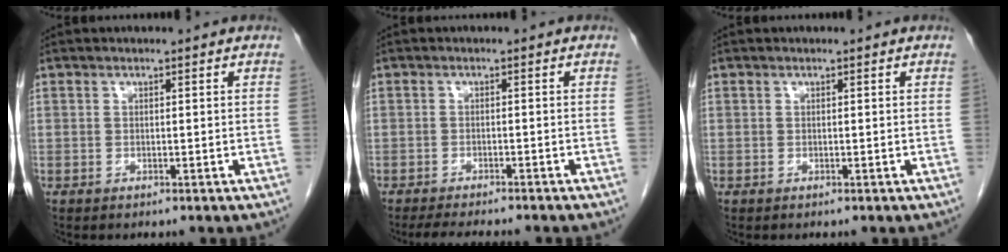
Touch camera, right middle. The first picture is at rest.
{"total": 6.9, "force": [-6.0, 0.7, 3.3], "torque": [-0.042, -0.011, -0.087]}
{"total": 0.0}